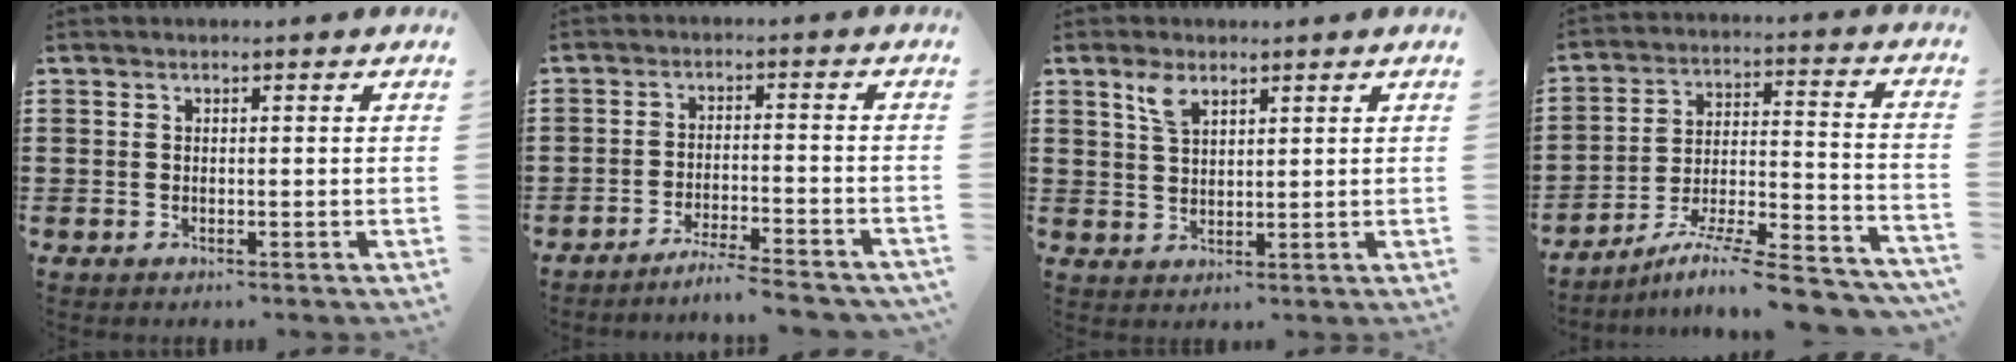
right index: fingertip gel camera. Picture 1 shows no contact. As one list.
[{"total": 4.2, "force": [-4.1, -0.4, 1.1], "torque": [-0.022, -0.006, -0.082]}, {"total": 3.7, "force": [2.4, 1.7, 2.4], "torque": [-0.055, 0.005, 0.044]}, {"total": 9.5, "force": [-8.0, 0.4, 5.0], "torque": [-0.082, 0.003, -0.161]}]